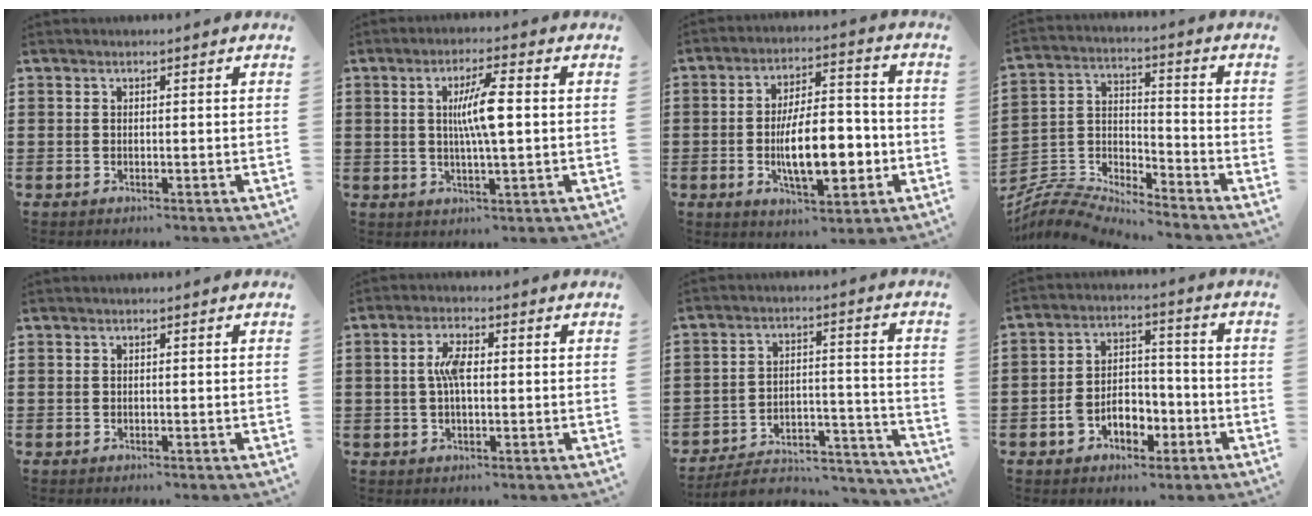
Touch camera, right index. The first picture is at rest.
{"total": 6.7, "force": [0.7, 0.9, 6.6], "torque": [-0.122, 0.001, 0.008]}
{"total": 11.6, "force": [-2.7, 4.8, 10.3], "torque": [-0.167, -0.005, -0.049]}
{"total": 6.6, "force": [-6.5, 0.7, 0.8], "torque": [-0.038, -0.008, -0.137]}
{"total": 0.0}
{"total": 4.7, "force": [0.4, 1.9, 4.3], "torque": [-0.085, 0.009, 0.003]}
{"total": 5.3, "force": [-4.8, 1.7, 1.6], "torque": [-0.025, 0.009, -0.094]}
{"total": 6.5, "force": [-3.0, 4.4, 3.7], "torque": [-0.080, 0.011, -0.057]}